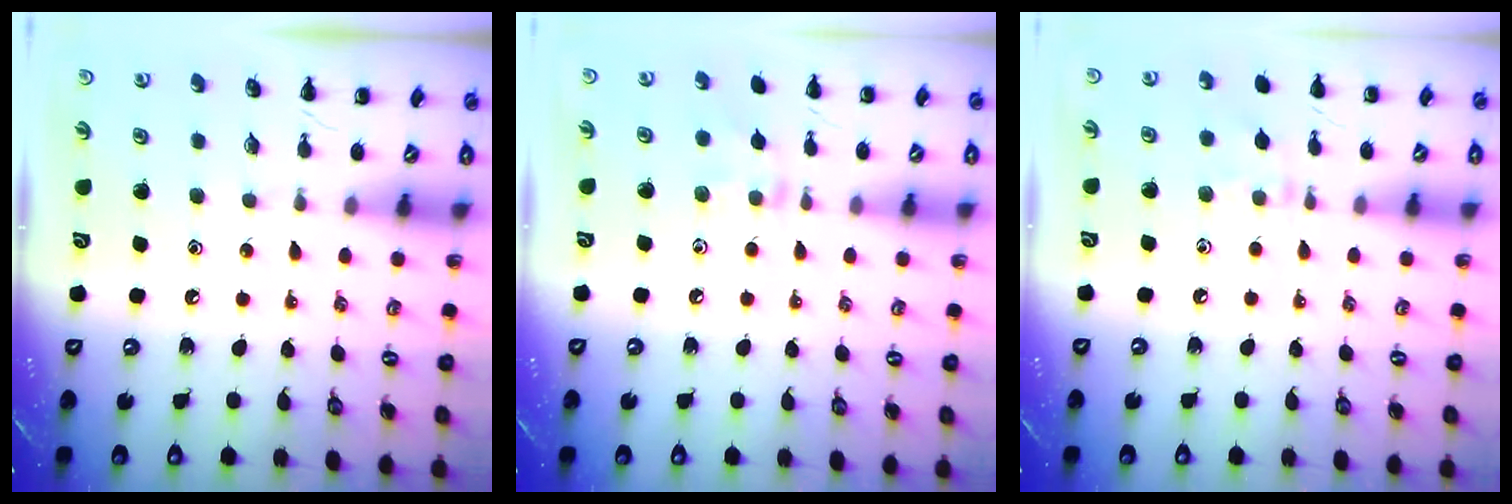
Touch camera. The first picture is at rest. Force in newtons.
{"total": 7.3, "press": 7.0, "slide": 1.8}
{"total": 6.0, "press": 5.7, "slide": 1.9}